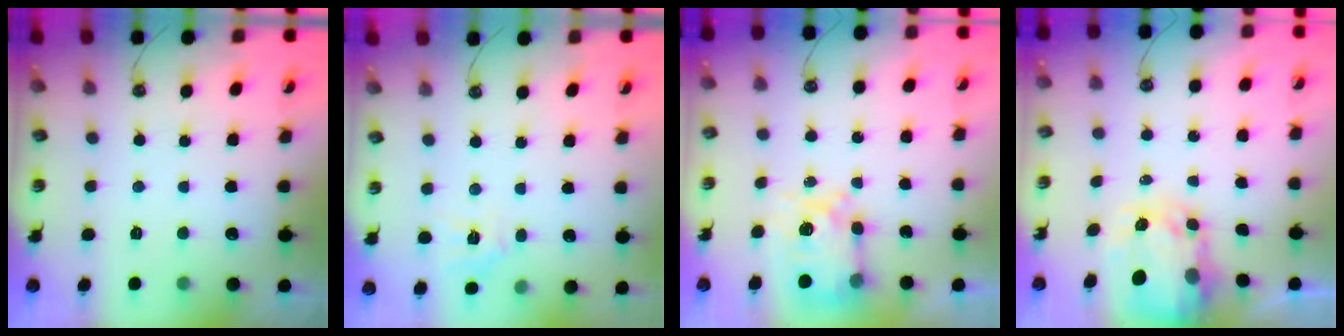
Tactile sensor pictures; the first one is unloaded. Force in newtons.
{"total": 6.0, "press": 5.9, "slide": 0.4}
{"total": 7.4, "press": 7.4, "slide": 0.7}
{"total": 5.0, "press": 5.0, "slide": 0.4}